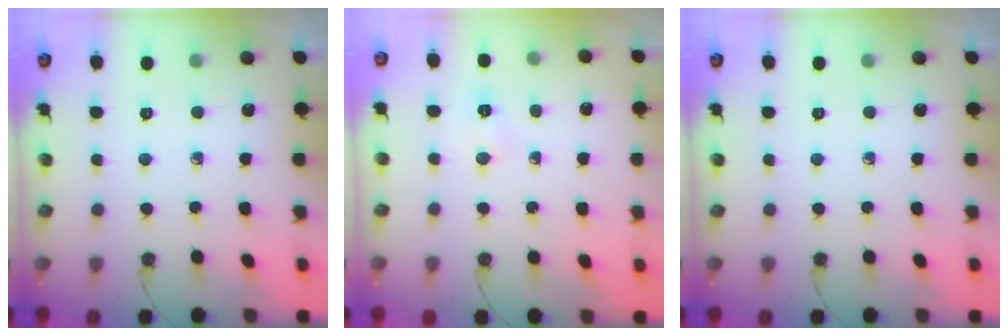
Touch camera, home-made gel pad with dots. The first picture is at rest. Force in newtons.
{"total": 2.5, "press": 2.4, "slide": 0.4}
{"total": 0.0}